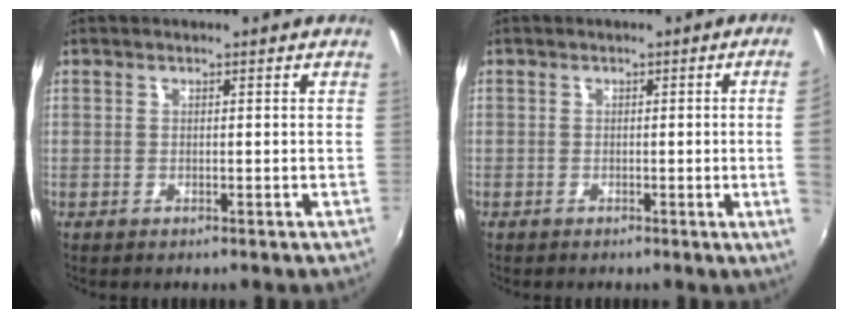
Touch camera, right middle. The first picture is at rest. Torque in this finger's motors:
{"motor_torque": [1.06, -1.07, -0.94, -0.21]}